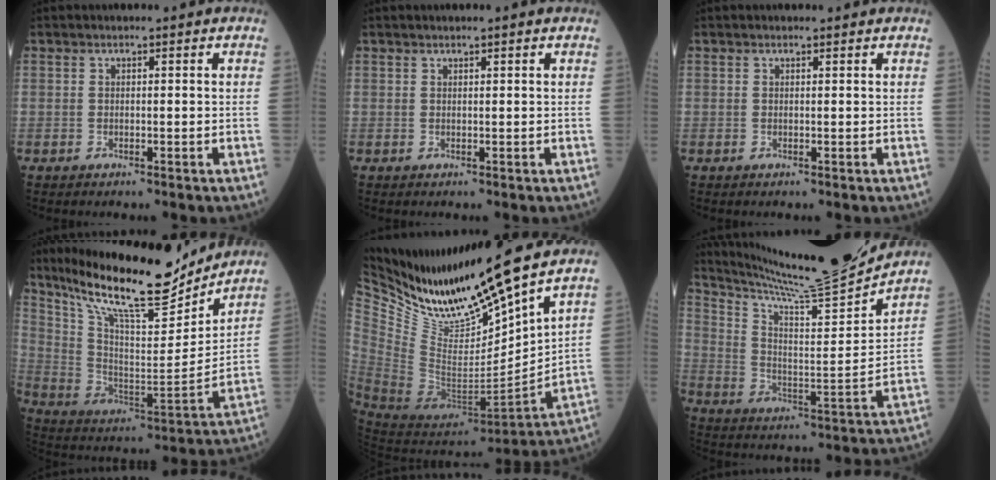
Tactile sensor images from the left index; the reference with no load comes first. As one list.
[{"total": 0.9, "force": [0.8, 0.0, 0.5], "torque": [-0.010, 0.009, 0.016]}, {"total": 0.8, "force": [0.8, 0.0, 0.1], "torque": [-0.007, 0.004, 0.012]}, {"total": 21.2, "force": [18.2, 3.5, 10.3], "torque": [-0.196, -0.014, 0.306]}, {"total": 17.1, "force": [15.1, 0.6, 8.0], "torque": [-0.151, -0.039, 0.296]}, {"total": 17.5, "force": [16.7, -2.0, 4.7], "torque": [-0.104, -0.052, 0.269]}]